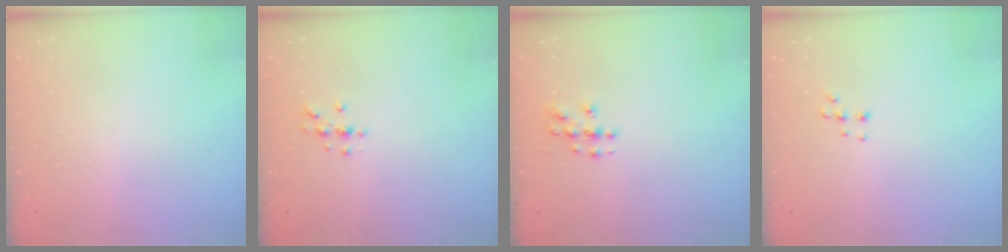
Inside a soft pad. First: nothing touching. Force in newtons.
{"total": 3.3, "press": 3.3, "slide": 0.4}
{"total": 3.7, "press": 3.7, "slide": 0.1}
{"total": 5.3, "press": 5.3, "slide": 0.6}